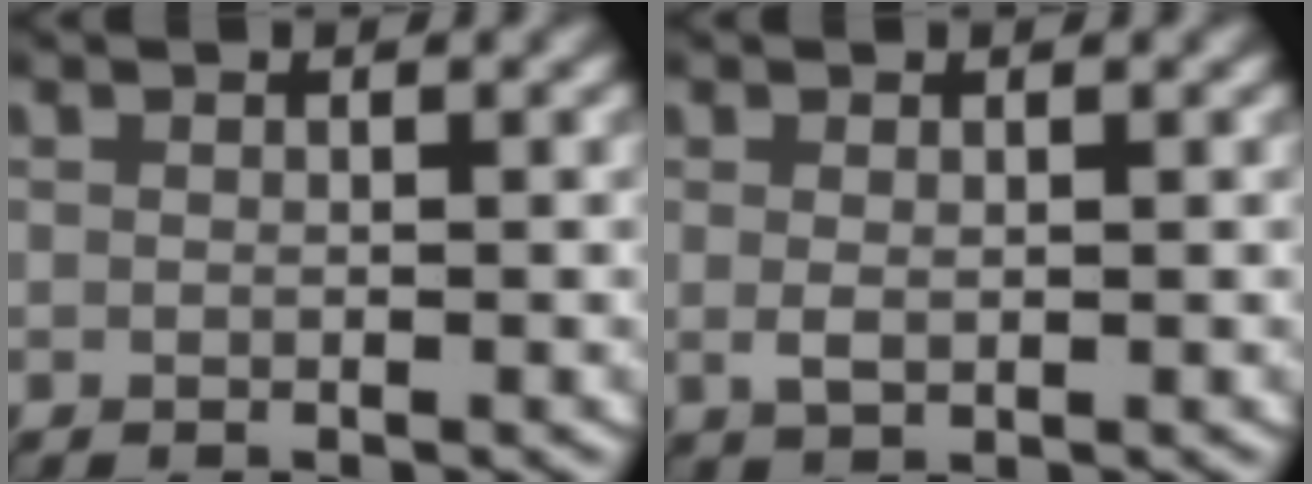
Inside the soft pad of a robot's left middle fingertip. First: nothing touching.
{"total": 0.9, "force": [0.2, 0.3, 0.8], "torque": [-0.020, -0.005, 0.010]}